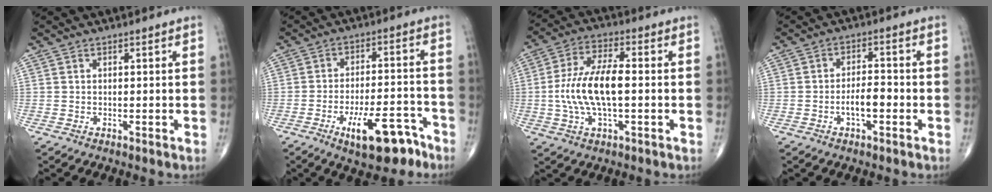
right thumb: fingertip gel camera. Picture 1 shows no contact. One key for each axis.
{"total": 12.3, "fx": -7.1, "fy": 4.7, "fz": 8.9, "tx": -0.128, "ty": 0.045, "tz": -0.106}
{"total": 12.3, "fx": -0.9, "fy": 4.9, "fz": 11.2, "tx": -0.234, "ty": 0.019, "tz": -0.019}
{"total": 4.9, "fx": -1.7, "fy": 2.1, "fz": 4.1, "tx": -0.066, "ty": 0.018, "tz": -0.030}